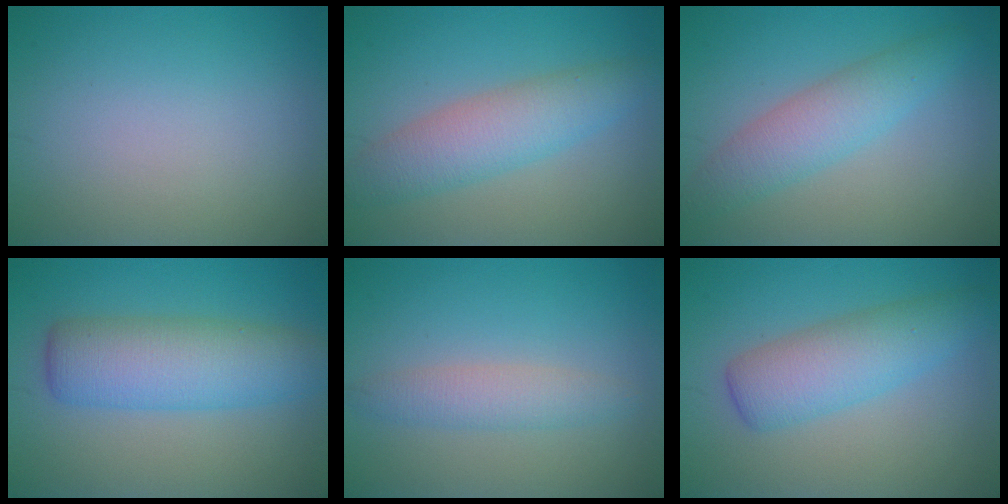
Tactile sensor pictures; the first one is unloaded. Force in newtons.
{"total": 4.8, "press": 4.8, "slide": 0.2}
{"total": 4.1, "press": 4.1, "slide": 0.1}
{"total": 6.7, "press": 6.7, "slide": 0.2}
{"total": 2.5, "press": 2.5, "slide": 0.0}
{"total": 5.0, "press": 5.0, "slide": 0.1}